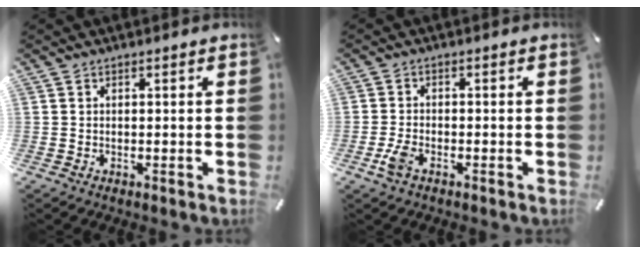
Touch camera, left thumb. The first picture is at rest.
{"total": 3.6, "force": [-1.9, 1.8, 2.4], "torque": [-0.066, -0.002, -0.041]}